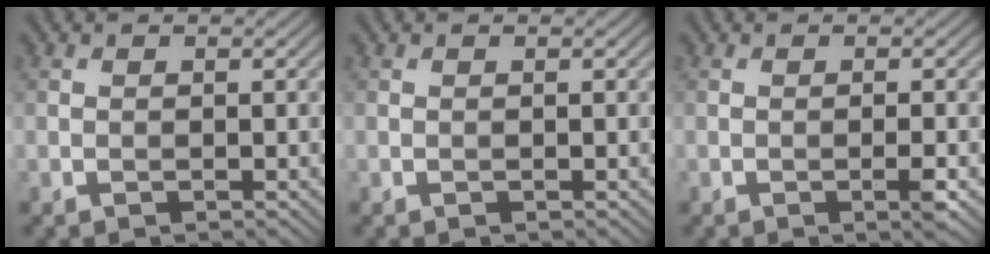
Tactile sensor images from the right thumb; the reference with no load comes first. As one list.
[{"total": 0.0}, {"total": 1.6, "force": [-0.6, 0.0, 1.5], "torque": [-0.025, 0.002, -0.012]}]